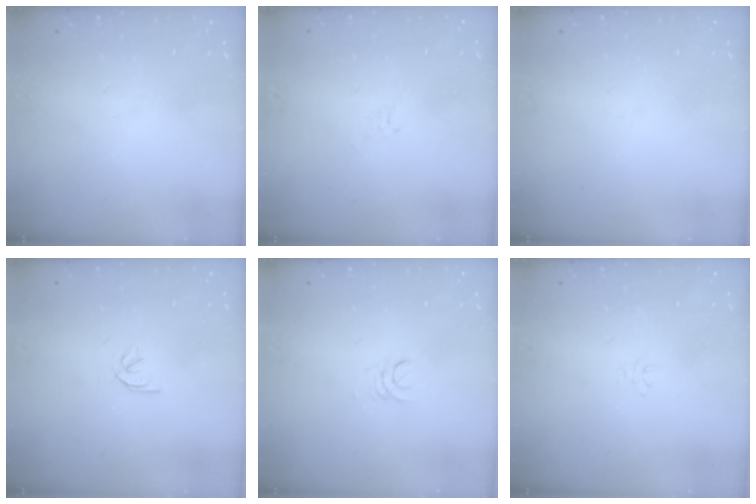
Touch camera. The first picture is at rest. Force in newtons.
{"total": 2.1, "press": 2.0, "slide": 0.6}
{"total": 0.0}
{"total": 1.9, "press": 1.9, "slide": 0.3}
{"total": 2.0, "press": 2.0, "slide": 0.2}
{"total": 2.6, "press": 2.6, "slide": 0.3}